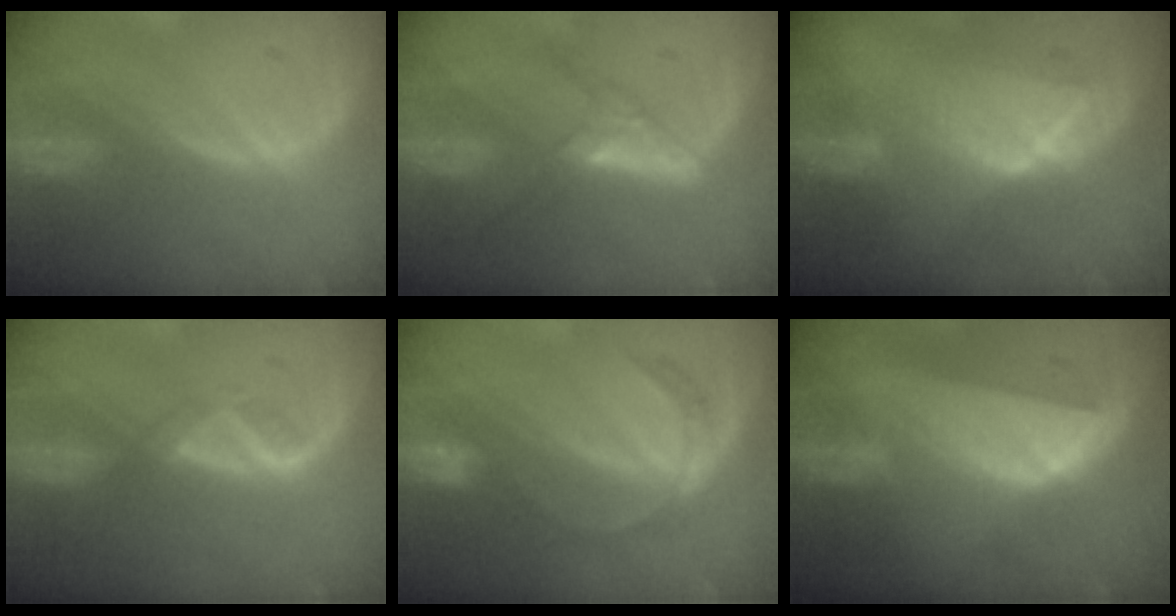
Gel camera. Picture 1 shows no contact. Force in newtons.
{"total": 5.6, "press": 4.9, "slide": 2.8}
{"total": 6.5, "press": 6.4, "slide": 0.9}
{"total": 1.9, "press": 1.8, "slide": 0.7}
{"total": 5.5, "press": 5.0, "slide": 2.2}
{"total": 8.1, "press": 7.2, "slide": 3.8}